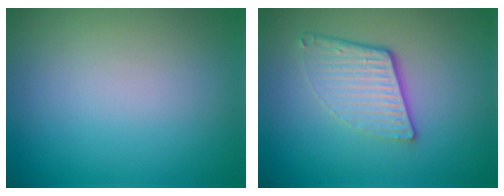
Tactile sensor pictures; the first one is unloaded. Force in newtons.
{"total": 4.4, "press": 2.9, "slide": 3.3}